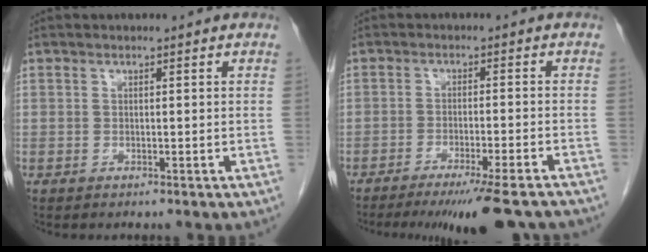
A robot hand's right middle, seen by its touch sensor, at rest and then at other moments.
{"total": 12.2, "force": [-10.2, 0.3, 6.6], "torque": [-0.080, -0.028, -0.148]}